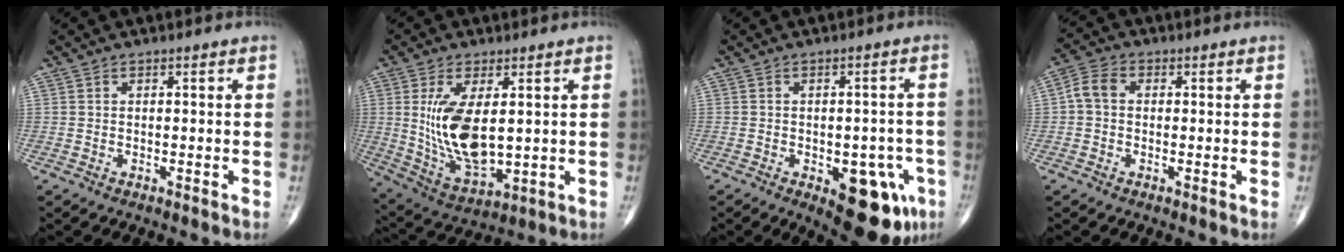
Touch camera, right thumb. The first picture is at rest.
{"total": 13.9, "force": [1.7, 6.7, 12.1], "torque": [-0.224, -0.023, 0.052]}
{"total": 12.9, "force": [-5.4, 6.1, 10.0], "torque": [-0.090, 0.018, -0.058]}
{"total": 4.3, "force": [0.0, 3.3, 2.8], "torque": [-0.053, 0.015, -0.007]}